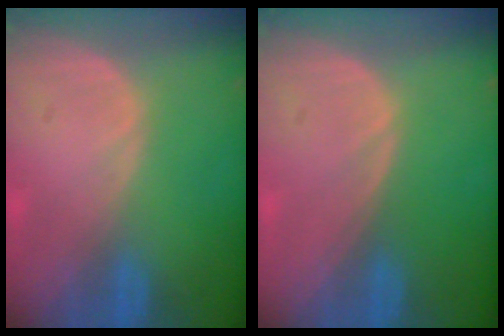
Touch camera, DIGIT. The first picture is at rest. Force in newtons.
{"total": 0.0}